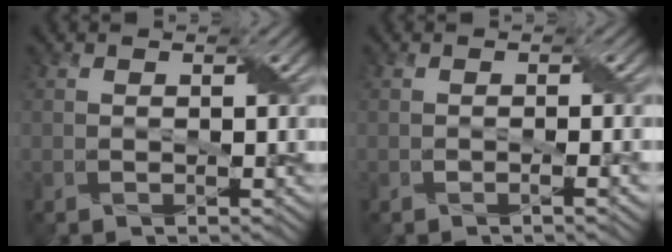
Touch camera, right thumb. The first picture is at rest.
{"total": 1.2, "force": [-0.4, 0.0, 1.1], "torque": [-0.021, 0.002, -0.007]}